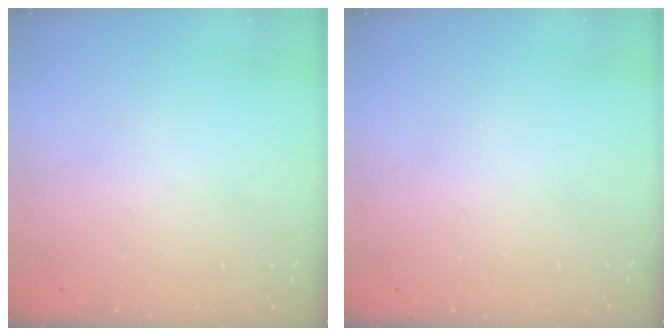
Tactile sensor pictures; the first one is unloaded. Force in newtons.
{"total": 0.0}